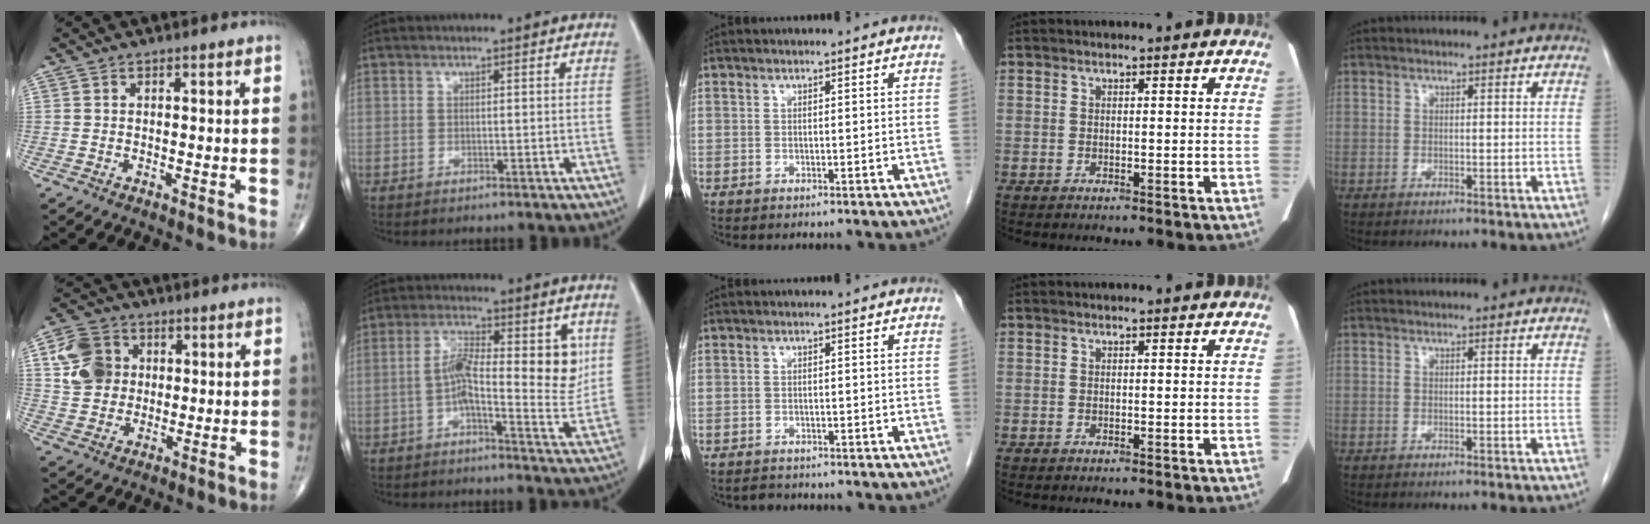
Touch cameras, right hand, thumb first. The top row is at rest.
{"thumb": {"total": 9.6, "force": [2.1, 8.0, 4.8], "torque": [-0.069, 0.003, 0.034]}, "index": {"total": 11.9, "force": [1.0, 3.7, 11.3], "torque": [-0.174, 0.015, 0.011]}, "middle": {"total": 2.0, "force": [-1.8, 0.7, -0.1], "torque": [-0.002, -0.004, -0.029]}}